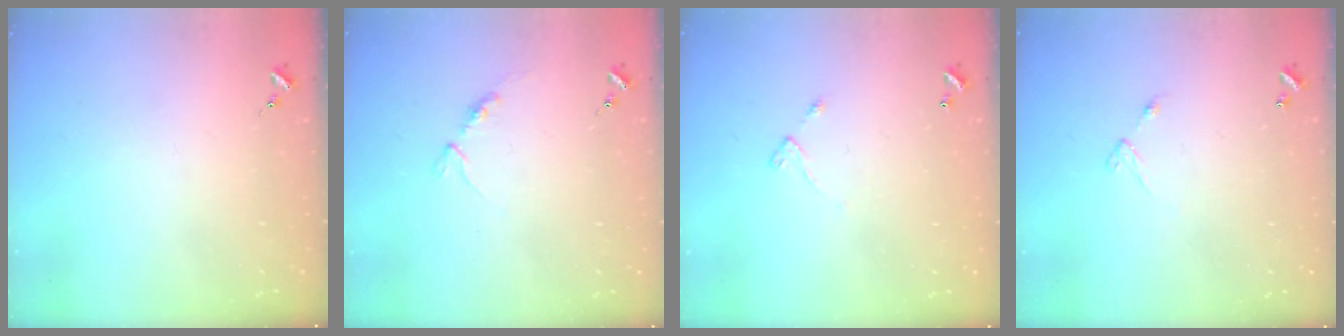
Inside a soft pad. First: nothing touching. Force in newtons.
{"total": 4.7, "press": 4.7, "slide": 0.7}
{"total": 4.2, "press": 4.2, "slide": 0.5}
{"total": 5.4, "press": 5.4, "slide": 0.4}